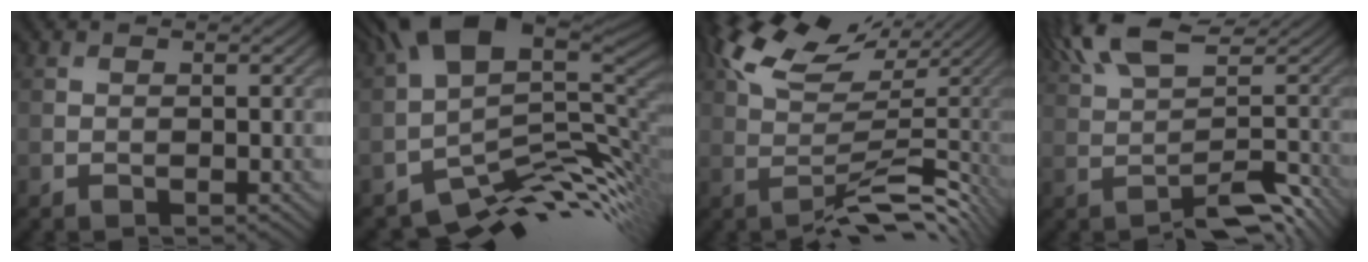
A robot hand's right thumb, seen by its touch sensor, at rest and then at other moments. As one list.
[{"total": 12.0, "force": [-1.6, 5.4, 10.6], "torque": [-0.166, -0.012, -0.005]}, {"total": 9.8, "force": [2.2, 3.4, 8.9], "torque": [-0.152, 0.001, 0.049]}, {"total": 9.3, "force": [1.5, 3.1, 8.6], "torque": [-0.135, 0.018, 0.037]}]